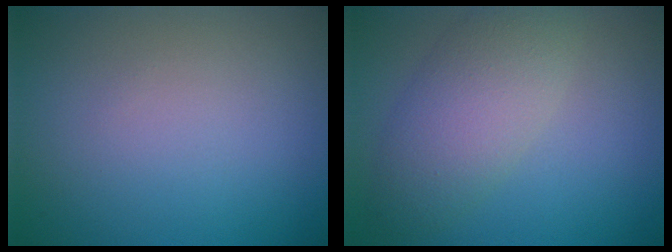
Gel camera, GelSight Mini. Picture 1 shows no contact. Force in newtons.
{"total": 5.2, "press": 5.2, "slide": 0.3}